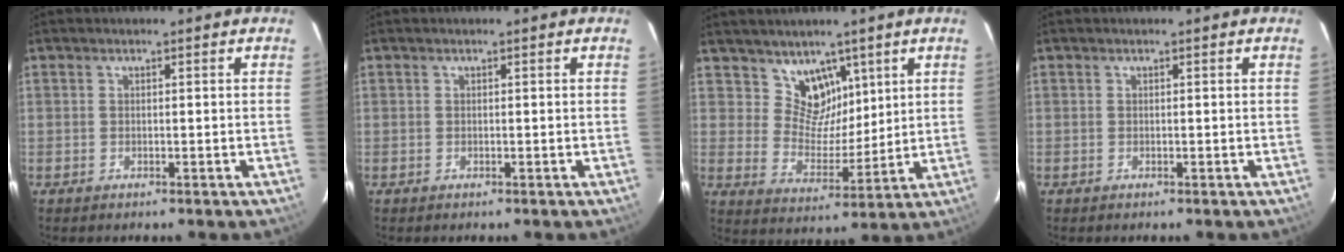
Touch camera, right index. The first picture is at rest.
{"total": 0.0}
{"total": 8.2, "force": [5.4, 5.8, 1.9], "torque": [-0.019, -0.007, 0.105]}
{"total": 0.0}